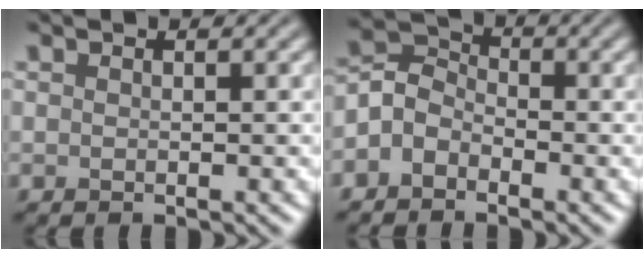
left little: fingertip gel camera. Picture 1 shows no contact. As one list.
[{"total": 2.8, "force": [-1.8, 1.8, 1.1], "torque": [-0.020, 0.013, -0.049]}]